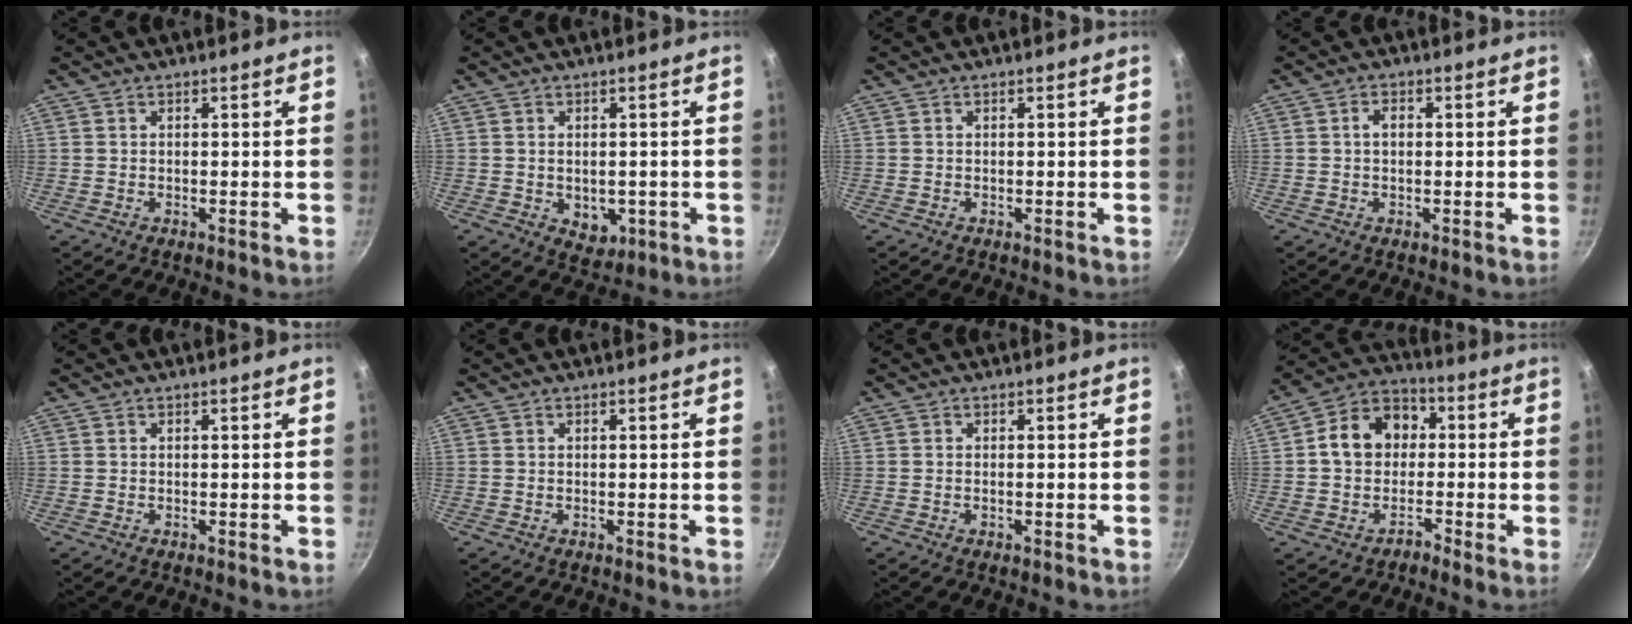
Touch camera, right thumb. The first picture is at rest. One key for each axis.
{"total": 4.8, "fx": -0.9, "fy": 3.5, "fz": 3.1, "tx": -0.031, "ty": -0.002, "tz": -0.002}
{"total": 0.0}
{"total": 3.4, "fx": 0.3, "fy": 2.3, "fz": 2.5, "tx": -0.034, "ty": 0.011, "tz": 0.002}
{"total": 0.0}
{"total": 0.0}
{"total": 0.6, "fx": -0.2, "fy": 0.1, "fz": 0.5, "tx": -0.010, "ty": 0.002, "tz": -0.005}
{"total": 10.7, "fx": -1.2, "fy": 9.0, "fz": 5.7, "tx": -0.054, "ty": 0.049, "tz": -0.035}